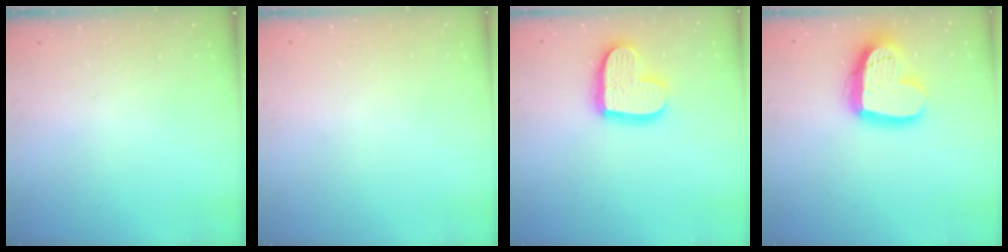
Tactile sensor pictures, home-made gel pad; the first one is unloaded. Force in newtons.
{"total": 0.0}
{"total": 16.2, "press": 16.1, "slide": 1.3}
{"total": 18.4, "press": 18.3, "slide": 1.6}